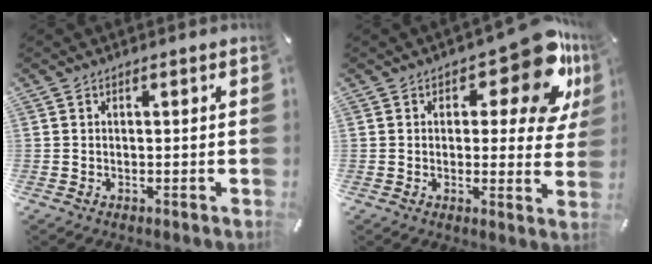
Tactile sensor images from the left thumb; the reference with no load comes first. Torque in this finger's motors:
{"motor_torque": [0.65, 0.47, 0.18, -0.02, 0.02]}